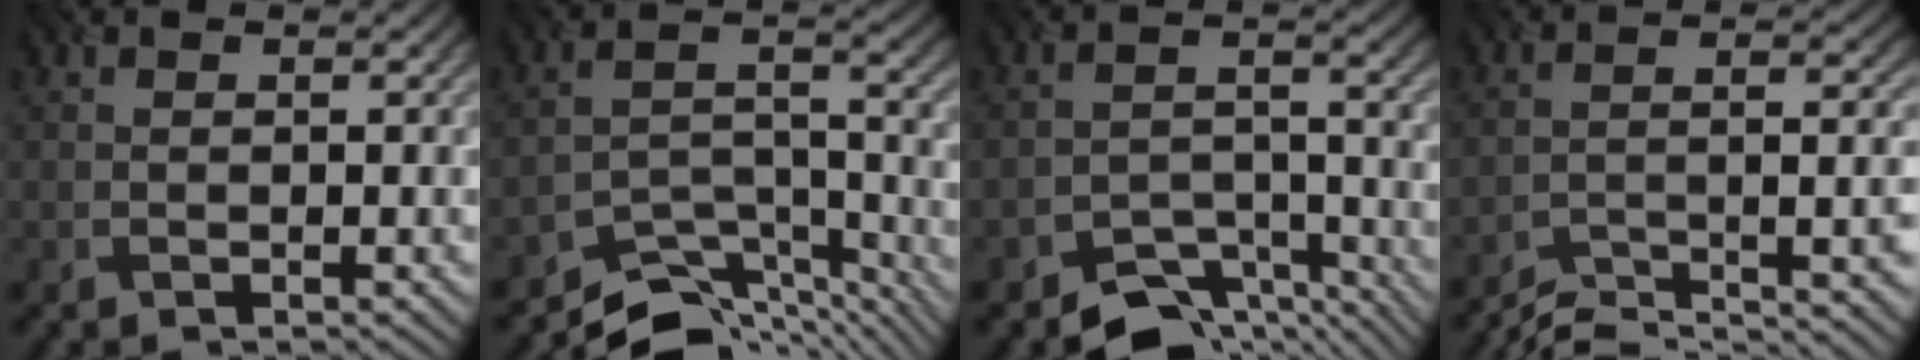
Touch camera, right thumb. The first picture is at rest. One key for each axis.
{"total": 9.6, "fx": -8.7, "fy": 2.5, "fz": 3.3, "tx": -0.051, "ty": -0.005, "tz": -0.155}
{"total": 6.8, "fx": -5.8, "fy": 2.6, "fz": 2.4, "tx": -0.035, "ty": -0.005, "tz": -0.103}
{"total": 9.7, "fx": -8.1, "fy": 1.6, "fz": 5.0, "tx": -0.073, "ty": 0.008, "tz": -0.133}